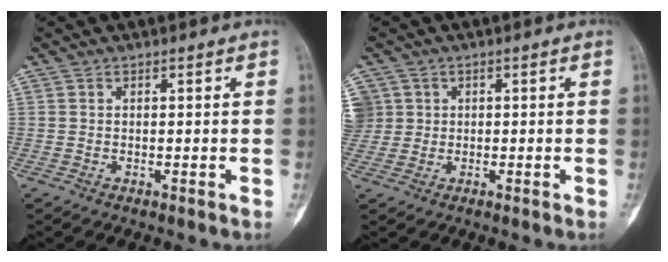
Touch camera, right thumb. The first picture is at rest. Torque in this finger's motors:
{"motor_torque": [-0.77, 0.43, -0.12, 0.21, -0.06]}